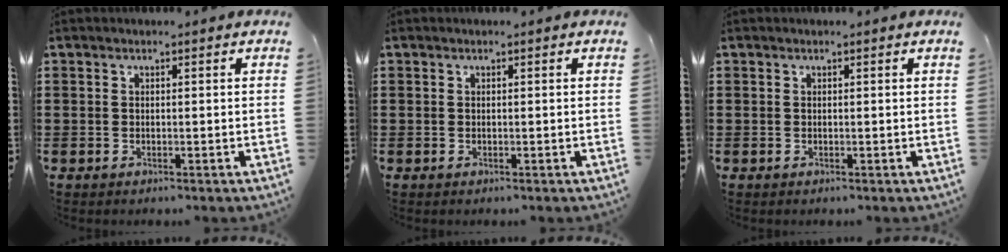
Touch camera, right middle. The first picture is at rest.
{"total": 0.0}
{"total": 0.0}